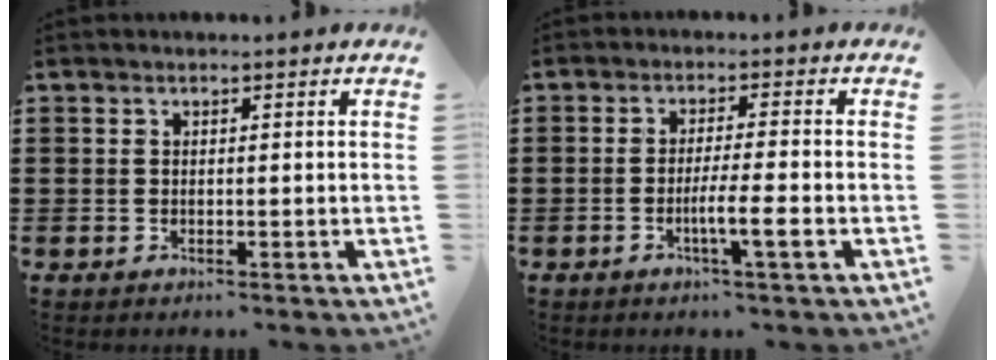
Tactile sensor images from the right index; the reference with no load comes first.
{"total": 4.8, "force": [-1.8, 0.1, 4.5], "torque": [-0.075, -0.009, -0.031]}